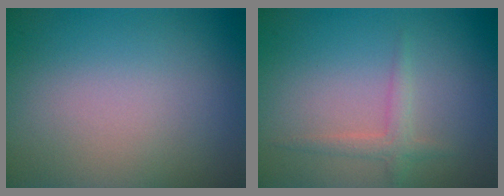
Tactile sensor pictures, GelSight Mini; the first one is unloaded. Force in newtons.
{"total": 1.5, "press": 1.5, "slide": 0.0}